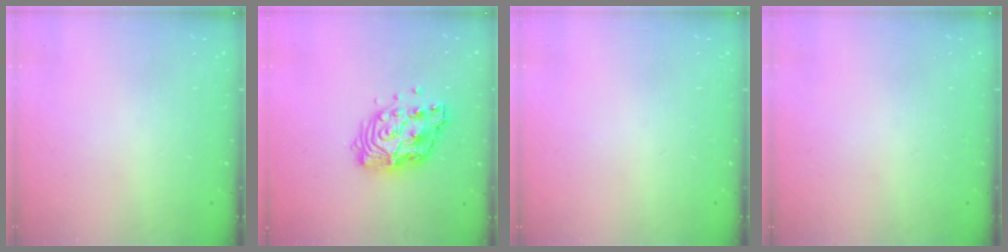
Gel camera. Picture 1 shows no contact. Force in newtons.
{"total": 12.4, "press": 12.3, "slide": 1.1}
{"total": 0.0}
{"total": 0.0}